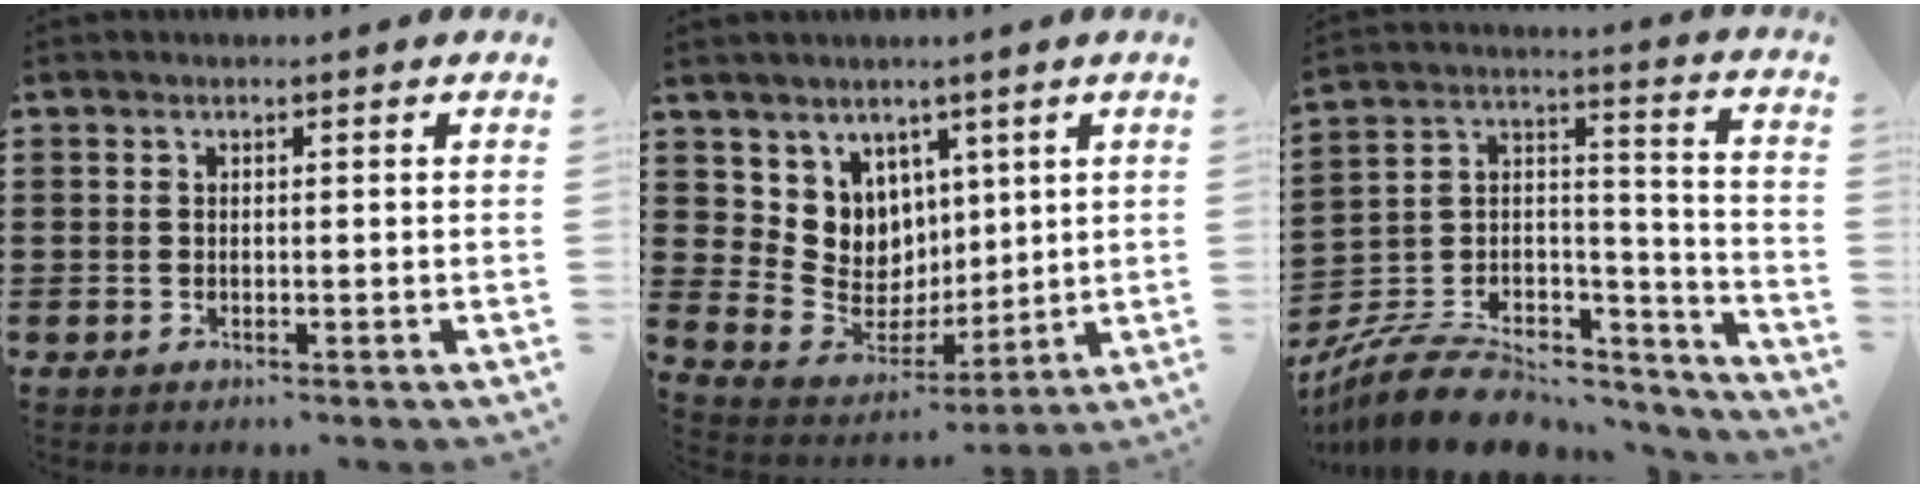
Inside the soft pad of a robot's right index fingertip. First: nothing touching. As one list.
[{"total": 7.8, "force": [3.8, 6.8, -0.1], "torque": [-0.045, -0.047, 0.079]}, {"total": 8.9, "force": [-6.9, 4.3, 3.6], "torque": [-0.073, 0.016, -0.129]}]